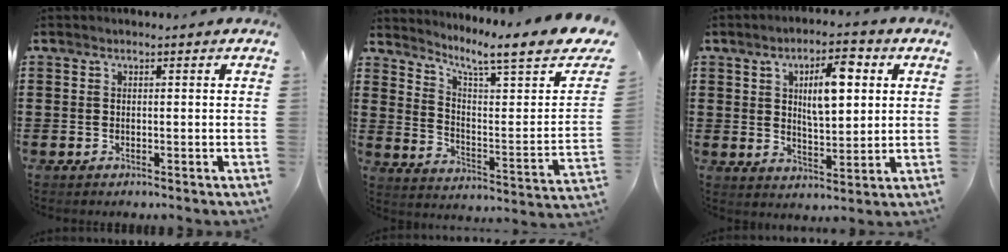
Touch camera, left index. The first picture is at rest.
{"total": 7.6, "force": [5.9, 0.1, 4.7], "torque": [-0.092, -0.048, 0.085]}
{"total": 8.1, "force": [2.7, 3.1, 7.0], "torque": [-0.109, 0.000, 0.038]}